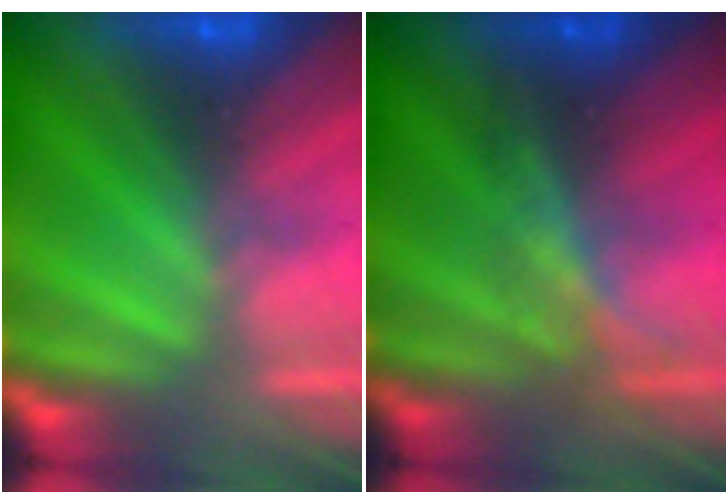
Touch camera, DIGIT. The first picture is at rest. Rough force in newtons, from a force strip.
{"total": 1.7}